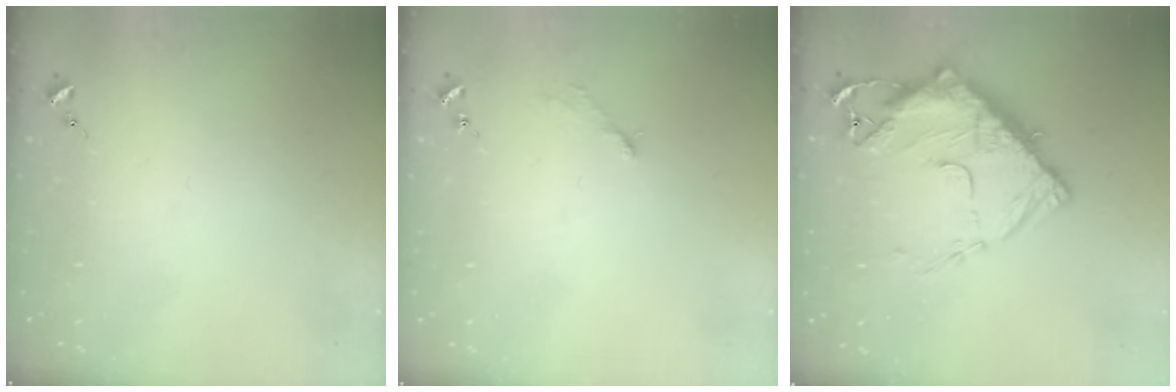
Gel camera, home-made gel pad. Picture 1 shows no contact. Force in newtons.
{"total": 2.9, "press": 2.9, "slide": 0.4}
{"total": 16.9, "press": 16.8, "slide": 1.6}